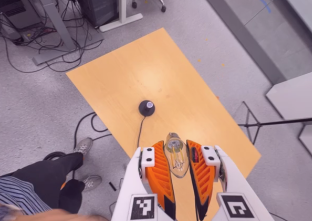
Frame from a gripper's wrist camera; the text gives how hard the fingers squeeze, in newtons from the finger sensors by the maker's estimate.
{"total": 22.1, "left": 26.0, "right": 18.3}